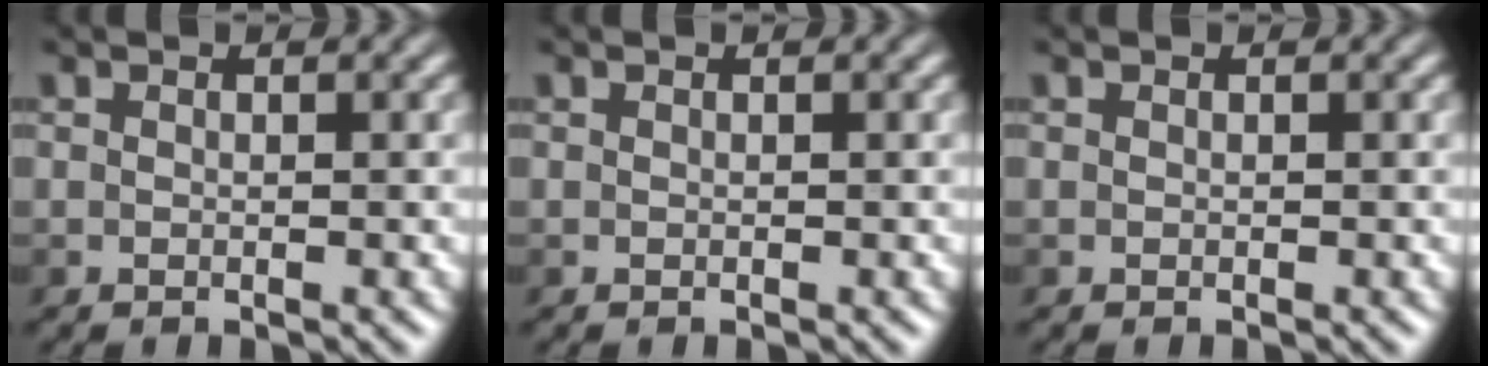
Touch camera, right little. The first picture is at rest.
{"total": 0.0}
{"total": 0.0}